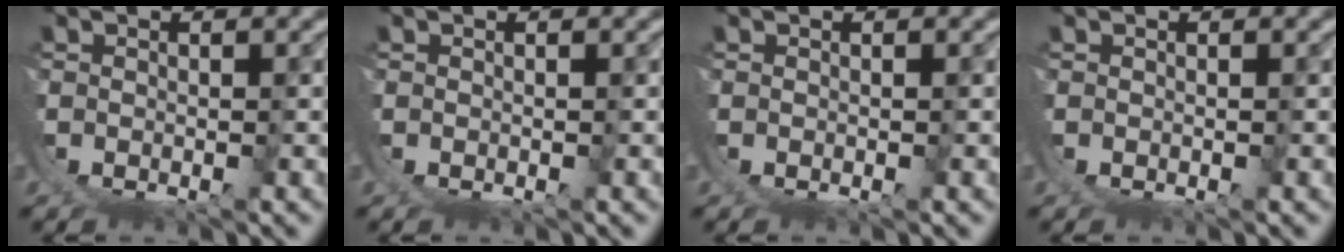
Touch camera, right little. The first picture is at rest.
{"total": 0.0}
{"total": 0.0}
{"total": 0.0}